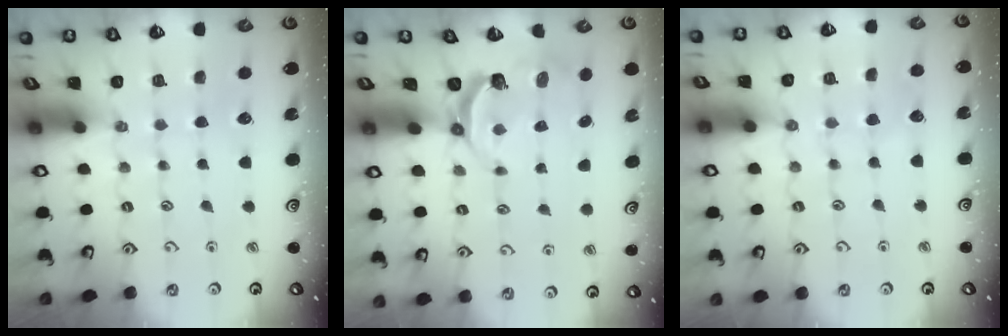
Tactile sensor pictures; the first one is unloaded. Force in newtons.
{"total": 5.3, "press": 4.3, "slide": 3.1}
{"total": 3.9, "press": 3.9, "slide": 0.4}